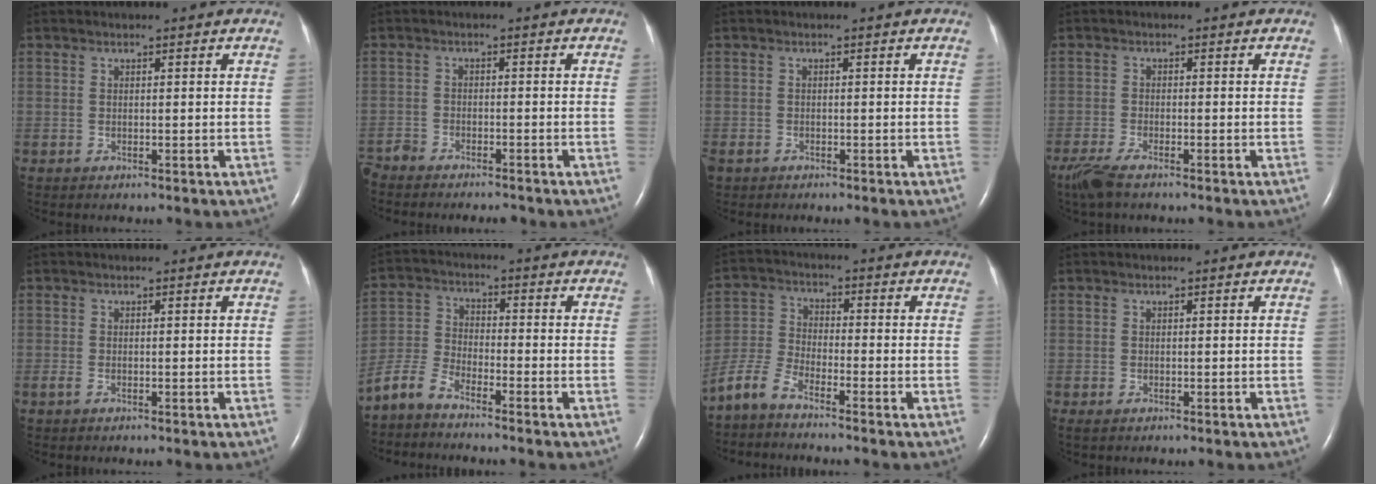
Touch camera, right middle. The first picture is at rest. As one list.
[{"total": 6.1, "force": [-5.7, 1.2, 1.7], "torque": [-0.024, -0.009, -0.094]}, {"total": 1.4, "force": [-1.0, 0.8, 0.5], "torque": [-0.012, 0.000, -0.016]}, {"total": 4.8, "force": [-3.7, 0.9, 3.0], "torque": [-0.070, -0.015, -0.068]}, {"total": 0.5, "force": [-0.3, 0.2, 0.4], "torque": [-0.014, -0.002, -0.005]}, {"total": 5.9, "force": [-5.3, 1.2, 2.2], "torque": [-0.061, -0.014, -0.114]}, {"total": 5.8, "force": [-5.1, 0.9, 2.6], "torque": [-0.070, -0.018, -0.112]}, {"total": 0.0}]